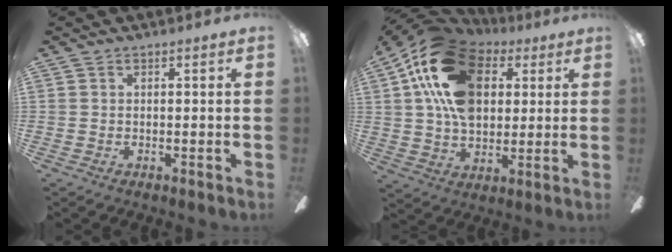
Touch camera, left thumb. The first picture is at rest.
{"total": 21.2, "force": [7.1, 14.4, 13.8], "torque": [-0.260, -0.004, 0.126]}